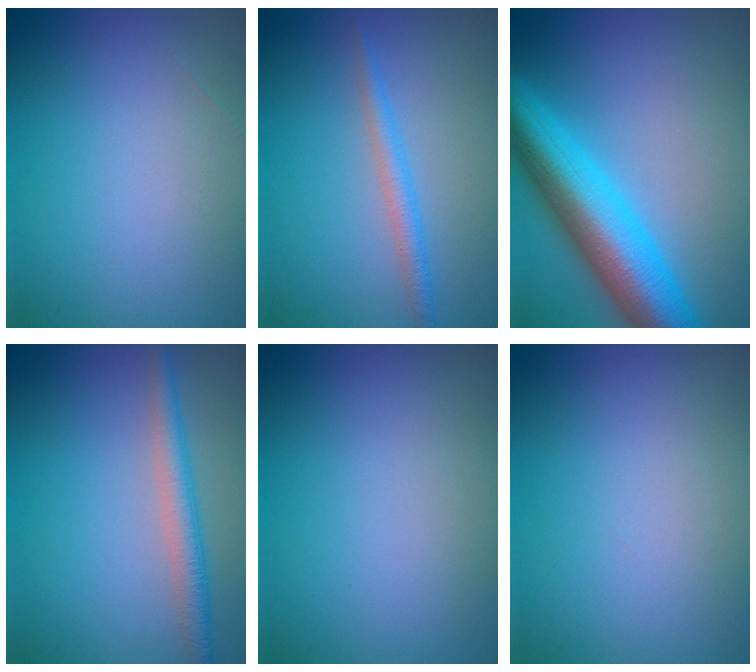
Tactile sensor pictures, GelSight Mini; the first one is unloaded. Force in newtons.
{"total": 1.8, "press": 1.8, "slide": 0.1}
{"total": 9.1, "press": 9.1, "slide": 0.5}
{"total": 2.7, "press": 2.7, "slide": 0.1}
{"total": 0.0}
{"total": 0.0}